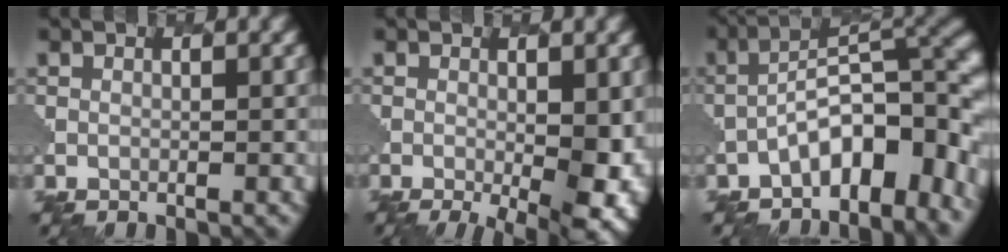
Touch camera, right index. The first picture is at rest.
{"total": 8.0, "force": [-2.0, 3.0, 7.1], "torque": [-0.095, -0.012, -0.018]}
{"total": 8.9, "force": [-3.6, 4.0, 7.1], "torque": [-0.096, 0.015, -0.068]}